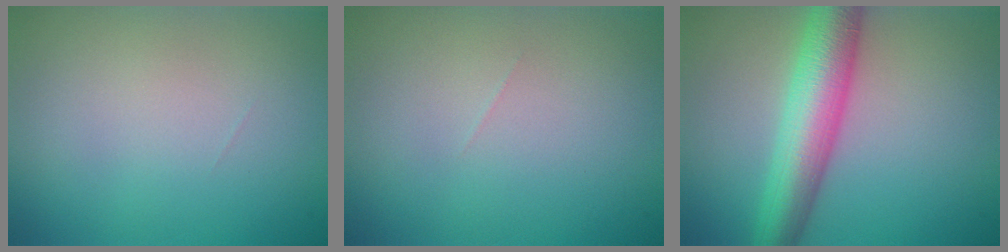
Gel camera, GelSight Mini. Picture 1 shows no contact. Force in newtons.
{"total": 0.0}
{"total": 7.2, "press": 7.2, "slide": 0.1}